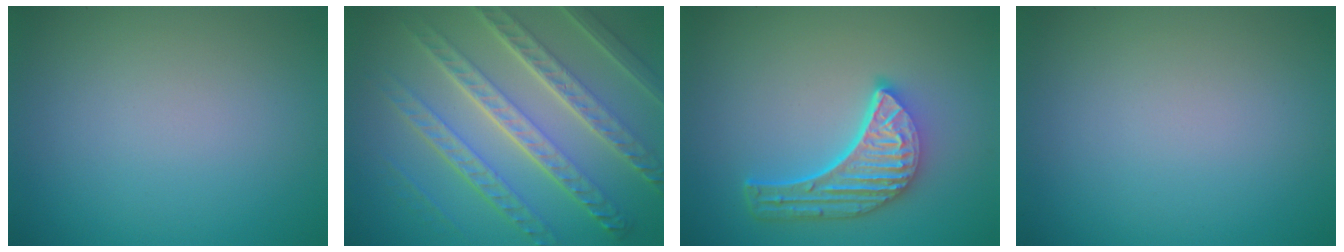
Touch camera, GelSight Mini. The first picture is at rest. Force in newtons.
{"total": 8.7, "press": 6.2, "slide": 6.0}
{"total": 5.8, "press": 4.3, "slide": 3.8}
{"total": 0.0}